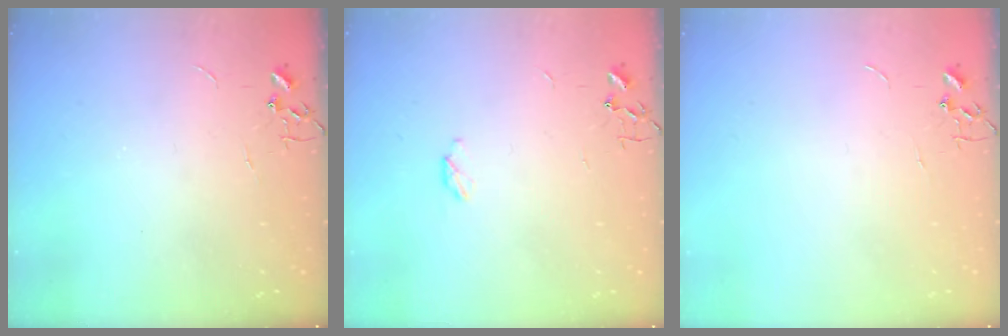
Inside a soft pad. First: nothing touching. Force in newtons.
{"total": 3.6, "press": 3.6, "slide": 0.6}
{"total": 0.0}